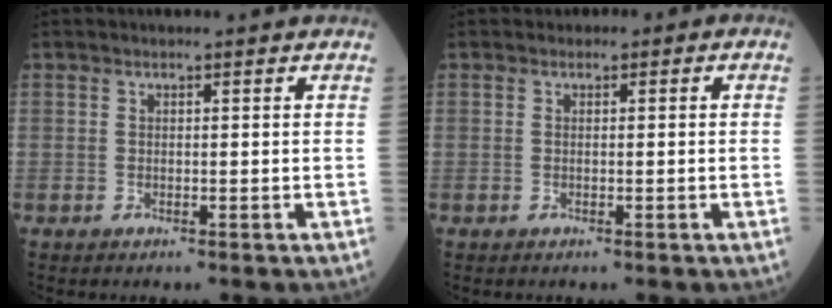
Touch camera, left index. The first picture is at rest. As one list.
[{"total": 0.6, "force": [-0.1, 0.6, 0.2], "torque": [-0.001, 0.003, -0.005]}]